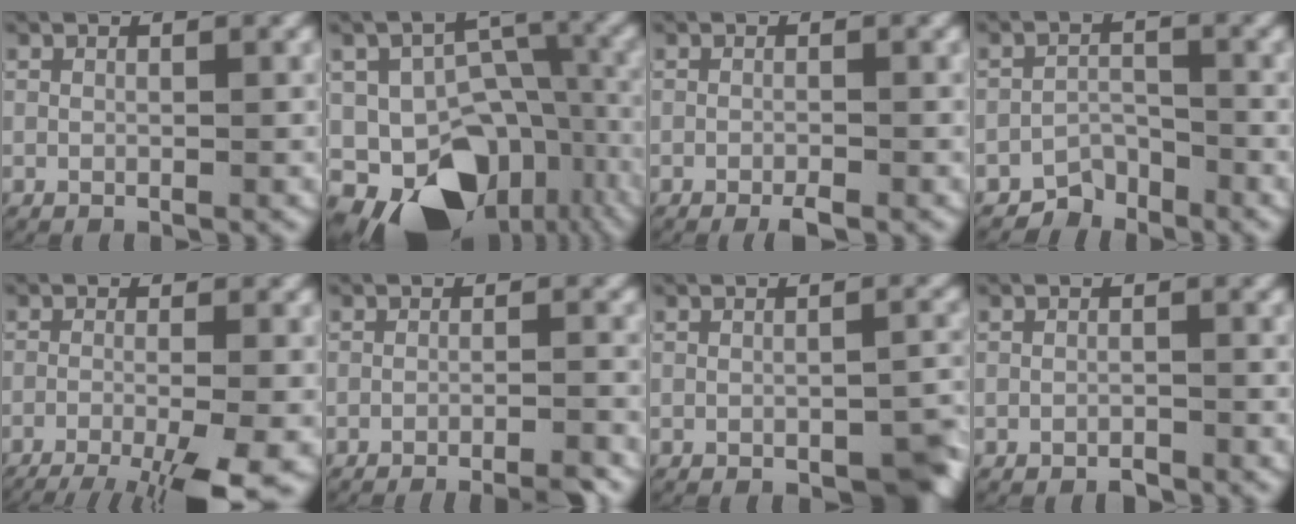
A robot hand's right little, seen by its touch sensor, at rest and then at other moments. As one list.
[{"total": 15.3, "force": [-7.3, 11.1, 7.6], "torque": [-0.126, -0.064, -0.104]}, {"total": 1.2, "force": [-1.0, 0.1, 0.6], "torque": [-0.011, -0.003, -0.017]}, {"total": 3.6, "force": [-3.0, 1.8, 0.5], "torque": [-0.008, -0.012, -0.055]}, {"total": 9.4, "force": [-6.2, 3.6, 6.1], "torque": [-0.096, -0.032, -0.080]}, {"total": 4.7, "force": [-4.4, 0.6, 1.5], "torque": [-0.005, -0.003, -0.069]}, {"total": 2.7, "force": [-1.7, 1.0, 1.8], "torque": [-0.019, -0.001, -0.026]}, {"total": 0.8, "force": [-0.8, 0.2, 0.0], "torque": [0.000, -0.002, -0.012]}]